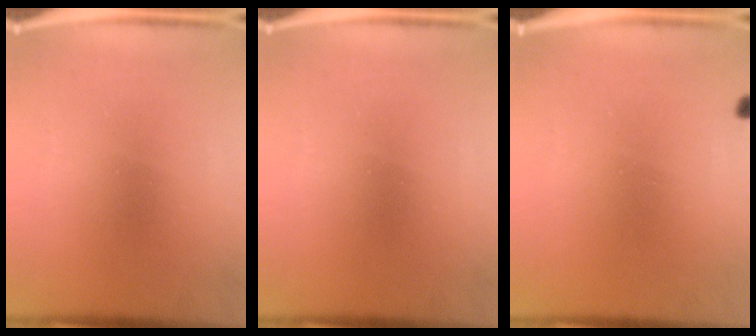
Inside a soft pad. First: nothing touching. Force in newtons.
{"total": 0.0}
{"total": 0.6}